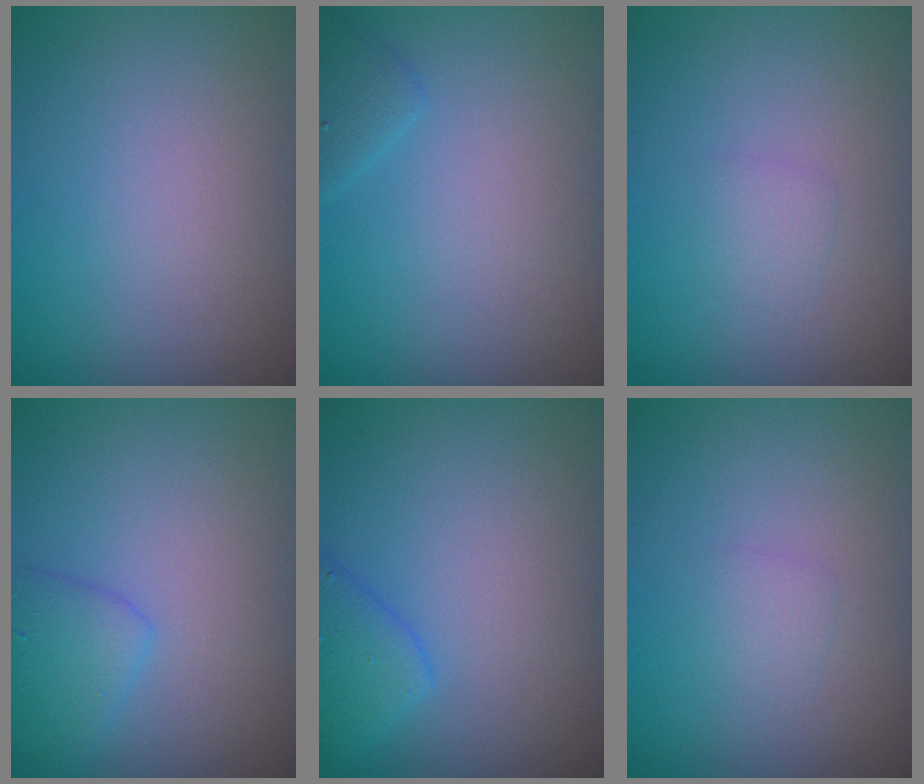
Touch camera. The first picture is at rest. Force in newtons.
{"total": 1.3, "press": 1.3, "slide": 0.2}
{"total": 0.9, "press": 0.9, "slide": 0.0}
{"total": 2.2, "press": 2.2, "slide": 0.1}
{"total": 2.6, "press": 2.6, "slide": 0.2}
{"total": 0.9, "press": 0.9, "slide": 0.0}